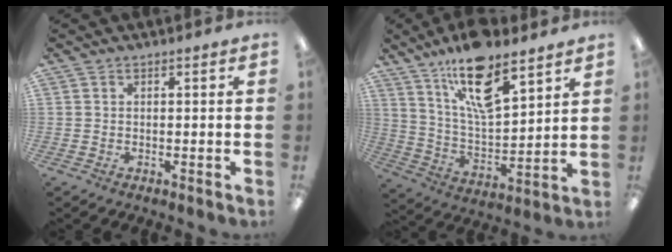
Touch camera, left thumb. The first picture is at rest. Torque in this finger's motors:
{"motor_torque": [0.49, 0.37, 1.22, -1.56, 0.18]}